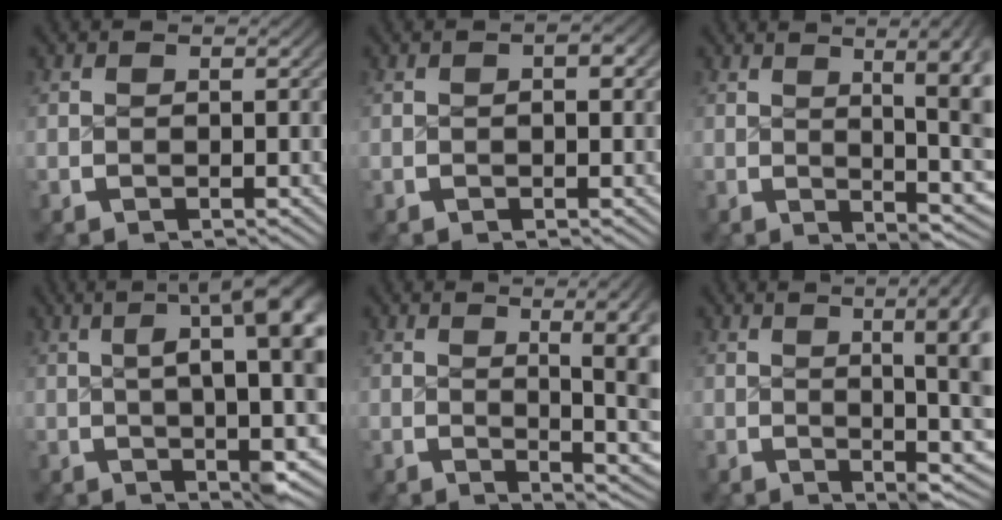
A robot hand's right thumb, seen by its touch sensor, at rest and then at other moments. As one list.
[{"total": 1.3, "force": [0.0, 0.5, 1.2], "torque": [-0.012, 0.002, -0.002]}, {"total": 9.7, "force": [0.5, 4.2, 8.7], "torque": [-0.098, -0.010, 0.013]}, {"total": 13.8, "force": [3.9, 6.0, 11.8], "torque": [-0.121, 0.042, 0.031]}, {"total": 7.6, "force": [-0.1, 3.1, 6.9], "torque": [-0.090, -0.016, 0.008]}, {"total": 10.7, "force": [1.0, 4.4, 9.7], "torque": [-0.103, 0.005, 0.011]}]